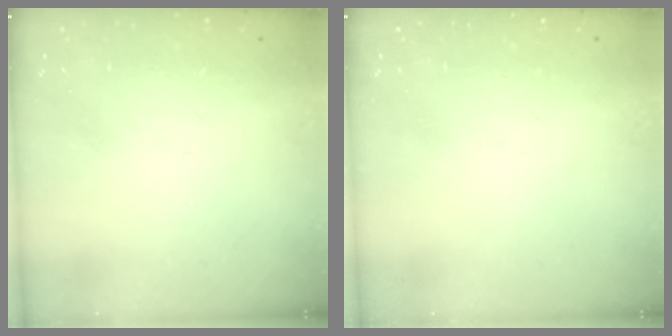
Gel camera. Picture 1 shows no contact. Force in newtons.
{"total": 0.0}